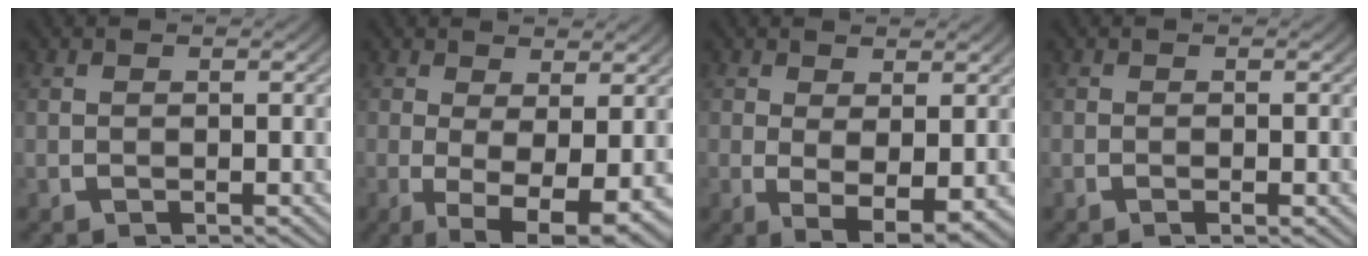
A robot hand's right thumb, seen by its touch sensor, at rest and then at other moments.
{"total": 7.2, "force": [-1.5, 3.5, 6.1], "torque": [-0.102, -0.034, -0.014]}
{"total": 5.4, "force": [-1.0, 3.1, 4.4], "torque": [-0.081, -0.030, -0.005]}
{"total": 0.5, "force": [-0.3, 0.2, 0.4], "torque": [-0.001, 0.008, -0.014]}